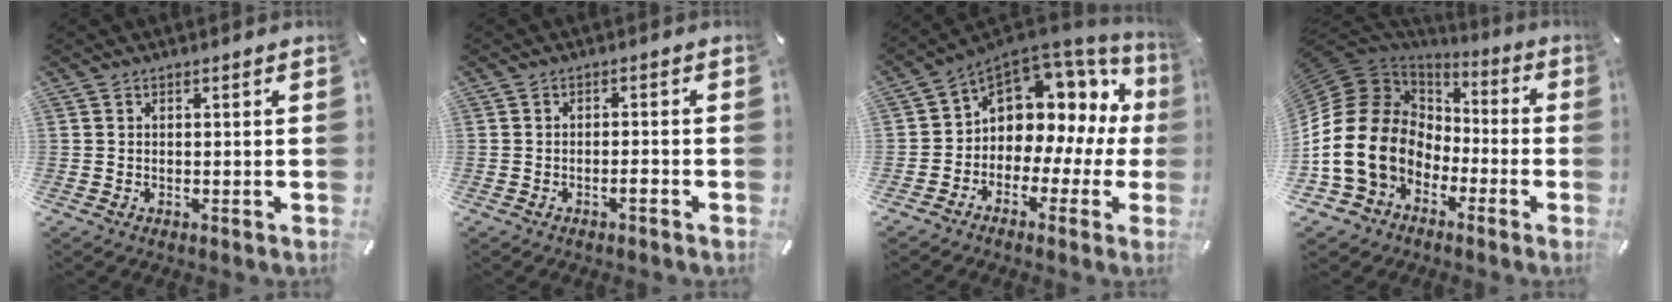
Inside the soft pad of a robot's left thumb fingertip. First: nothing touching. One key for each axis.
{"total": 2.1, "fx": -1.4, "fy": 0.5, "fz": 1.4, "tx": -0.025, "ty": 0.004, "tz": -0.025}
{"total": 8.3, "fx": 3.0, "fy": 7.0, "fz": 3.4, "tx": -0.059, "ty": -0.040, "tz": 0.053}
{"total": 19.8, "fx": -3.6, "fy": 16.2, "fz": 10.7, "tx": -0.245, "ty": 0.012, "tz": -0.055}